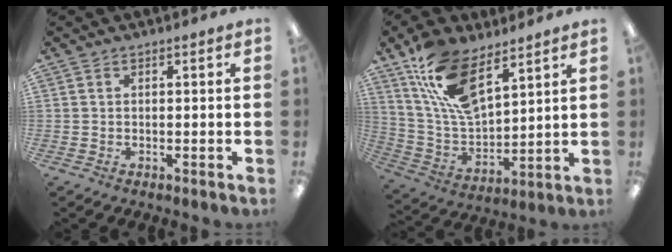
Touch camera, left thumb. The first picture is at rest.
{"total": 16.0, "force": [9.4, 7.5, 10.6], "torque": [-0.227, -0.034, 0.175]}